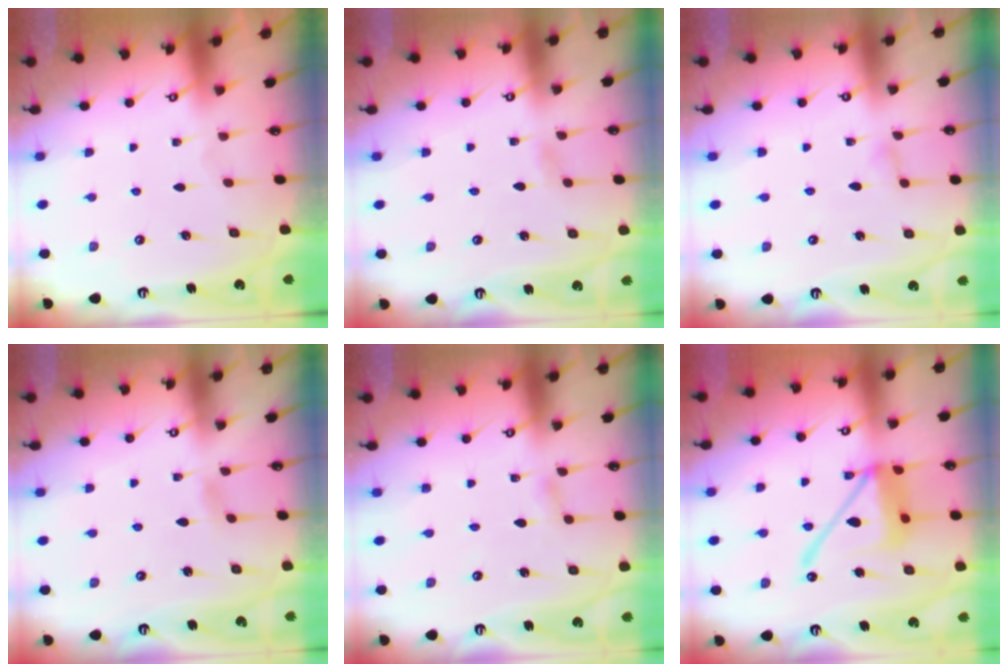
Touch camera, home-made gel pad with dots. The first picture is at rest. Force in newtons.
{"total": 2.1, "press": 2.1, "slide": 0.3}
{"total": 4.1, "press": 4.1, "slide": 0.6}
{"total": 6.0, "press": 6.0, "slide": 0.5}
{"total": 2.8, "press": 2.8, "slide": 0.3}
{"total": 15.7, "press": 15.6, "slide": 1.7}